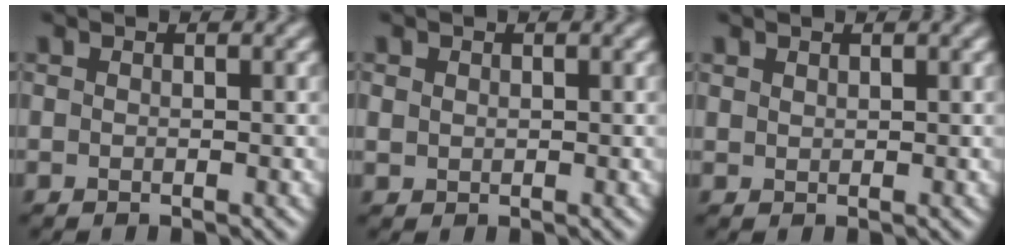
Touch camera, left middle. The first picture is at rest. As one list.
[{"total": 0.8, "force": [0.4, 0.7, 0.2], "torque": [-0.004, -0.003, 0.010]}, {"total": 0.5, "force": [0.5, 0.2, 0.1], "torque": [-0.005, -0.001, 0.014]}]